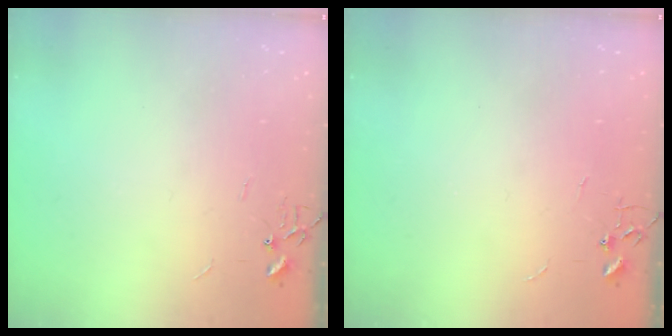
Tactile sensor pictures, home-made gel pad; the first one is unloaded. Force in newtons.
{"total": 0.0}